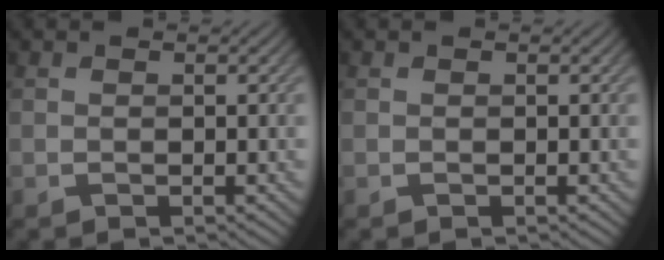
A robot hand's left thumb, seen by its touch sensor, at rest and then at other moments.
{"total": 0.0}